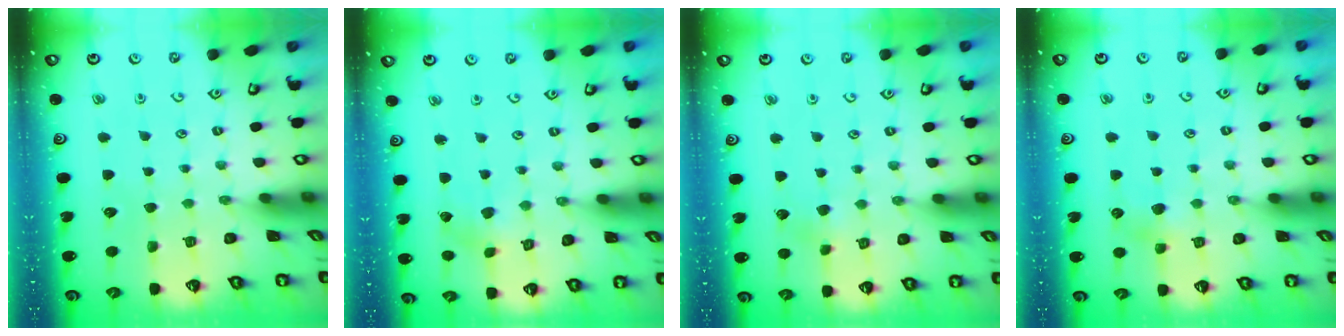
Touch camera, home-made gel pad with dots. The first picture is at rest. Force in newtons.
{"total": 2.6, "press": 2.6, "slide": 0.4}
{"total": 3.2, "press": 3.0, "slide": 0.9}
{"total": 4.8, "press": 4.8, "slide": 0.3}